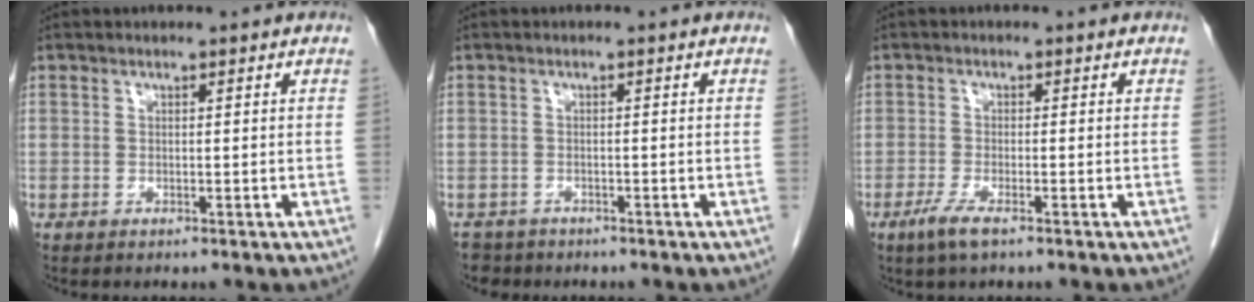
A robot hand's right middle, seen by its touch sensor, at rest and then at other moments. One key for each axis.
{"total": 2.6, "fx": -2.1, "fy": 1.4, "fz": -0.3, "tx": -0.001, "ty": 0.002, "tz": -0.036}
{"total": 3.2, "fx": -2.0, "fy": 0.4, "fz": 2.5, "tx": -0.058, "ty": -0.009, "tz": -0.040}